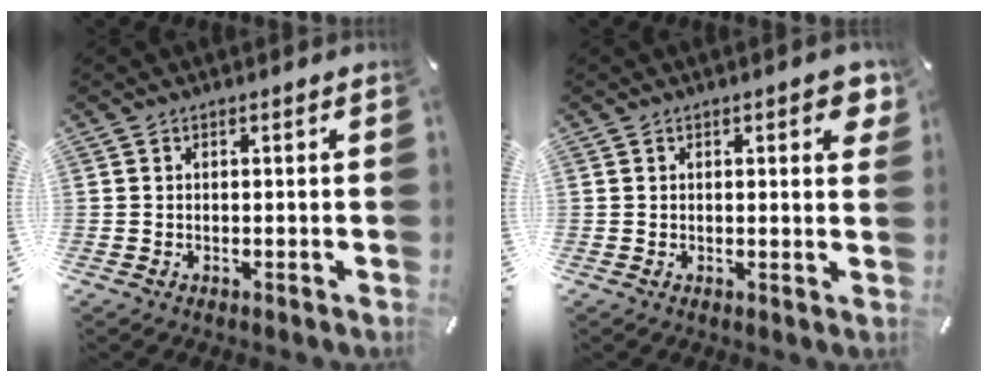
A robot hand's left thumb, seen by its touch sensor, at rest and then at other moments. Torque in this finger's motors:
{"motor_torque": [0.64, 0.58, 0.26, -0.33, 0.00]}